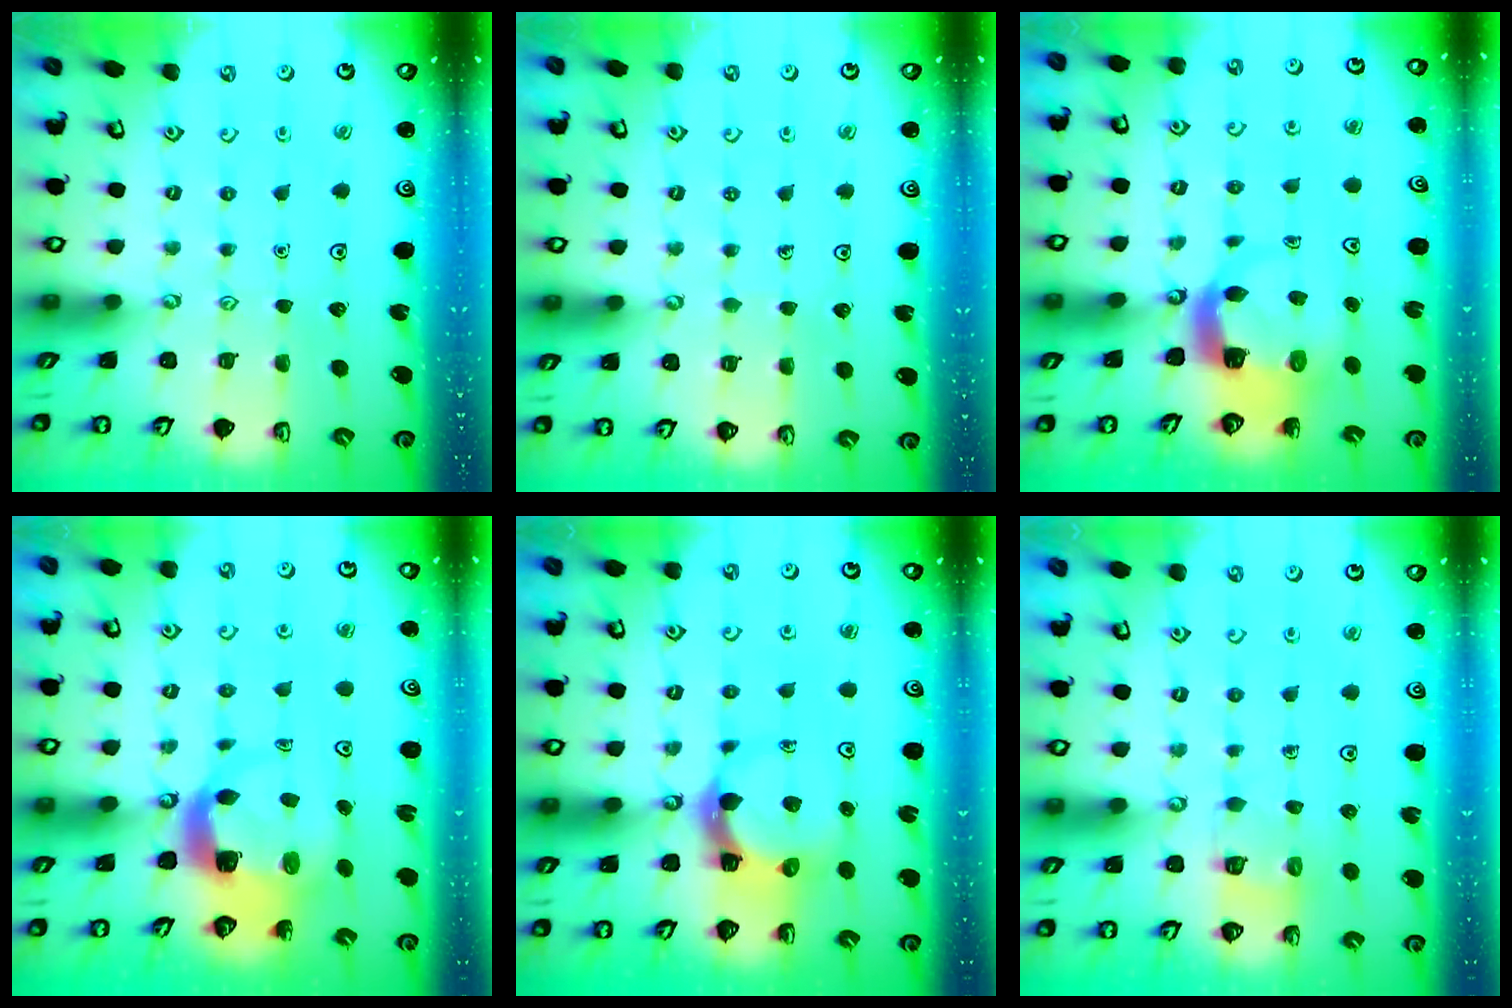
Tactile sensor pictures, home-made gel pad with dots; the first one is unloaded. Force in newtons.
{"total": 2.5, "press": 2.5, "slide": 0.2}
{"total": 5.2, "press": 5.1, "slide": 0.5}
{"total": 5.1, "press": 5.1, "slide": 0.7}
{"total": 5.1, "press": 5.0, "slide": 0.7}
{"total": 5.2, "press": 5.1, "slide": 0.4}